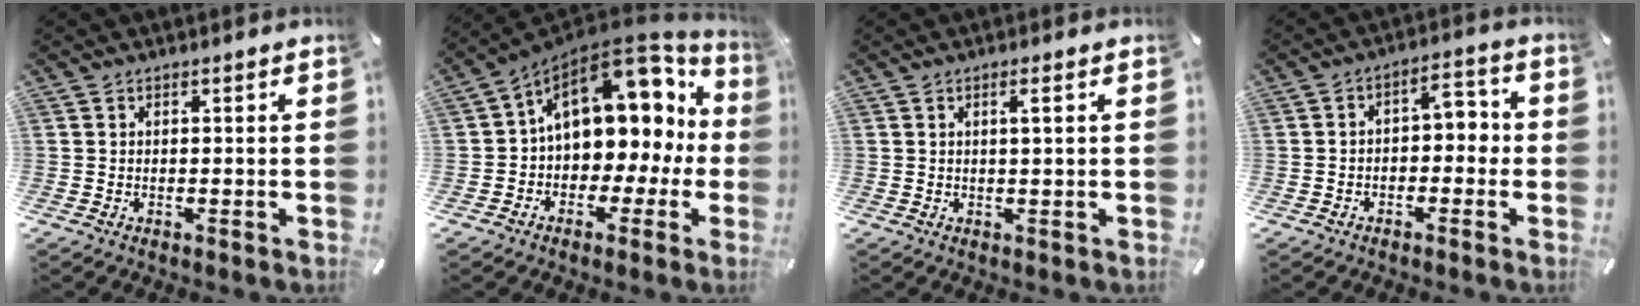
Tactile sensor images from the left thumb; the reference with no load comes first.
{"total": 16.2, "force": [5.3, 11.1, 10.5], "torque": [-0.148, -0.035, 0.090]}
{"total": 2.3, "force": [0.7, 0.0, 2.2], "torque": [-0.042, -0.001, 0.009]}
{"total": 5.2, "force": [-1.1, 3.6, 3.6], "torque": [-0.053, 0.007, -0.030]}